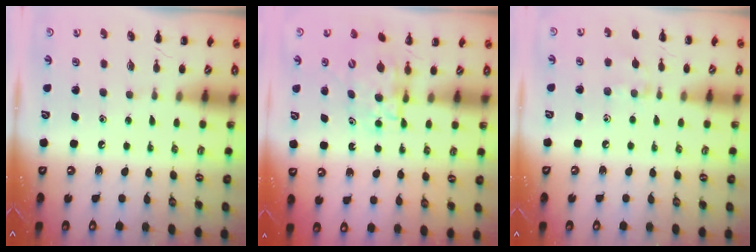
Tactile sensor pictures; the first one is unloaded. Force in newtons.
{"total": 5.0, "press": 5.0, "slide": 0.5}
{"total": 6.7, "press": 6.5, "slide": 1.7}